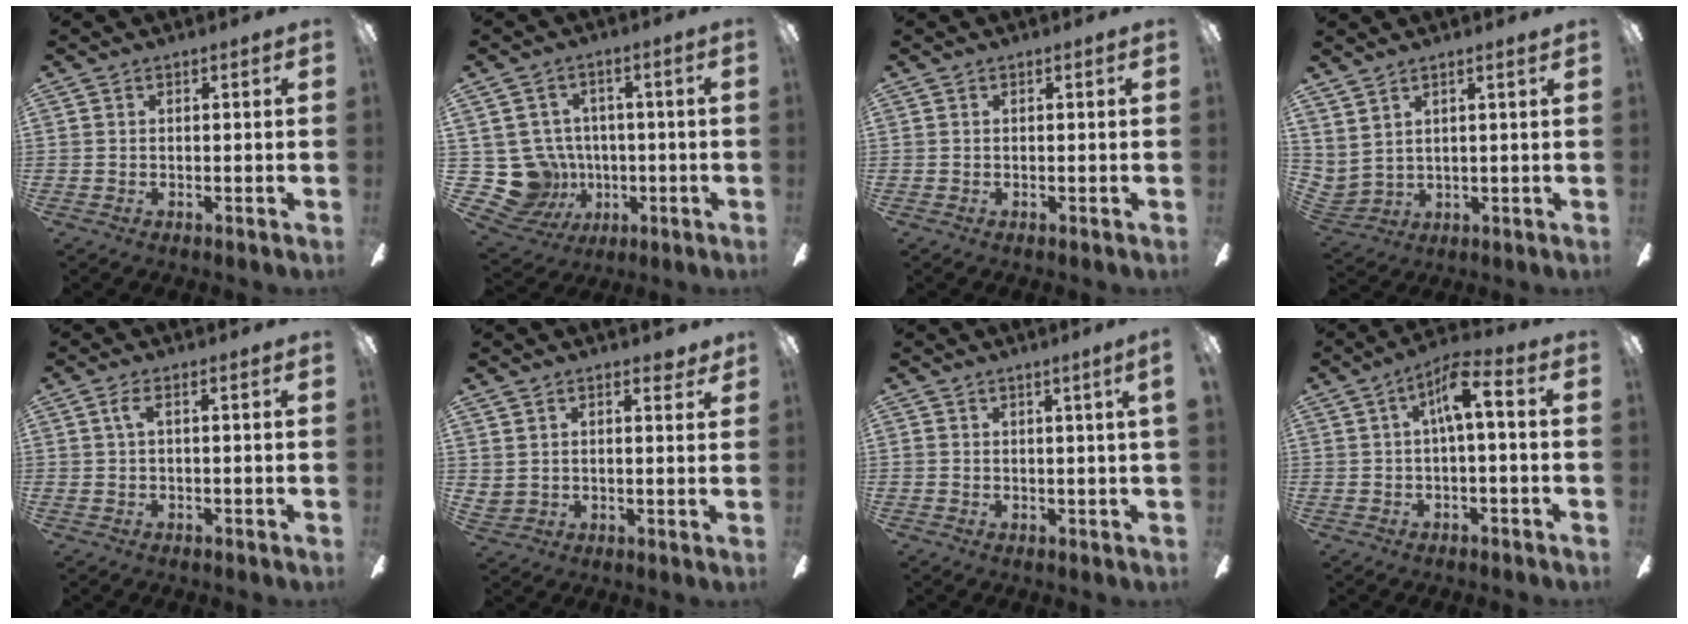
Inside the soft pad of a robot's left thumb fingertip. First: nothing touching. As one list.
[{"total": 12.0, "force": [-1.4, 11.4, 3.5], "torque": [-0.117, 0.004, -0.015]}, {"total": 0.0}, {"total": 3.7, "force": [3.5, 1.0, 0.9], "torque": [-0.031, -0.017, 0.065]}, {"total": 2.7, "force": [0.5, 0.7, 2.6], "torque": [-0.054, 0.007, 0.007]}, {"total": 4.2, "force": [3.2, 2.6, 0.9], "torque": [-0.011, -0.008, 0.058]}, {"total": 2.0, "force": [0.9, -0.6, 1.7], "torque": [-0.024, -0.009, 0.012]}, {"total": 8.1, "force": [1.2, 2.8, 7.5], "torque": [-0.125, 0.010, 0.019]}]